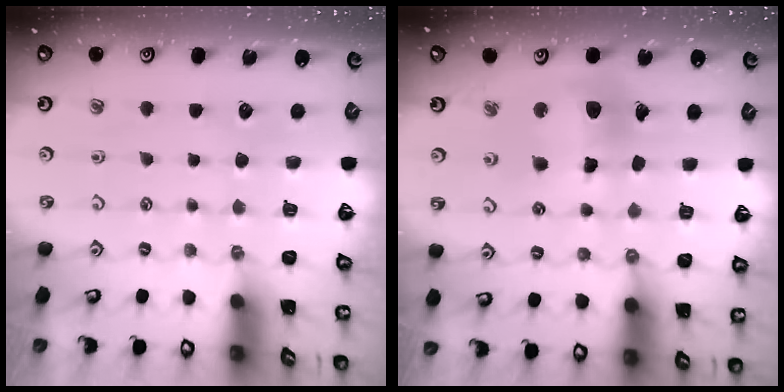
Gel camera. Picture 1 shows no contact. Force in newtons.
{"total": 11.3, "press": 11.2, "slide": 1.4}